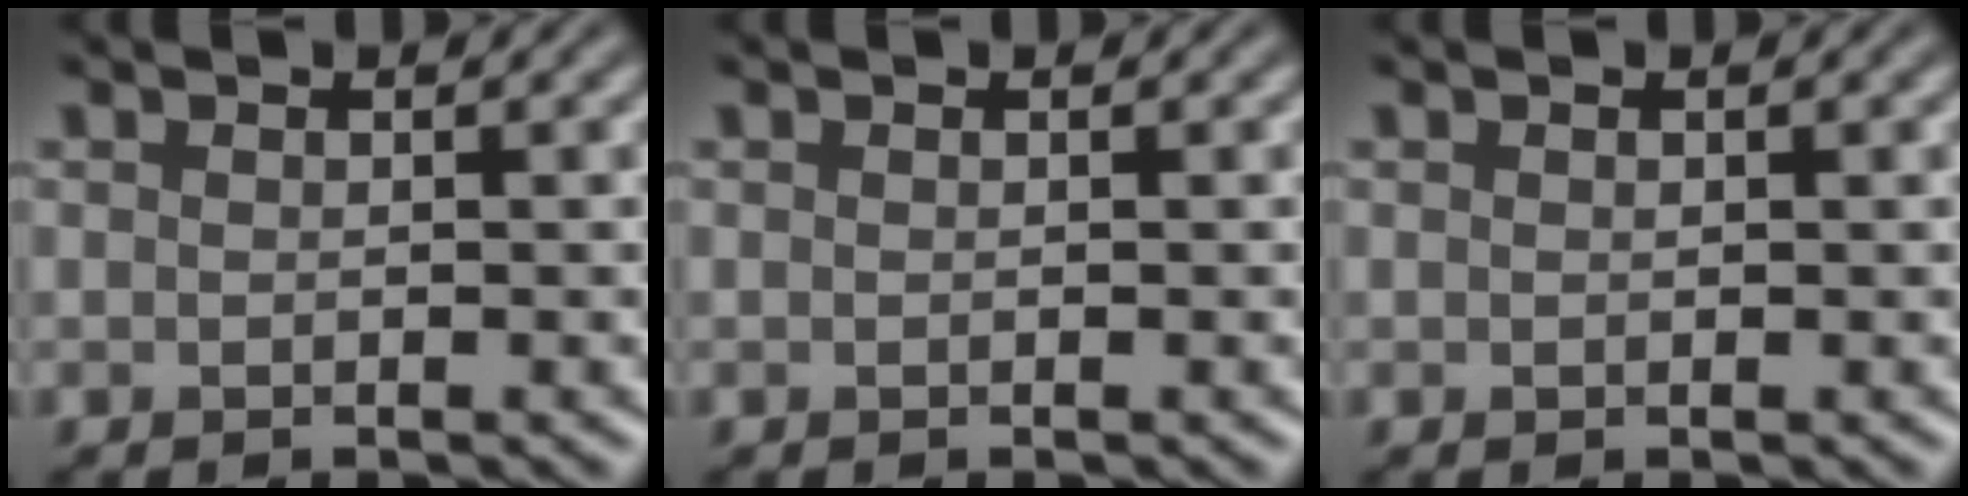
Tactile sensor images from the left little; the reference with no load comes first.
{"total": 0.0}
{"total": 0.0}